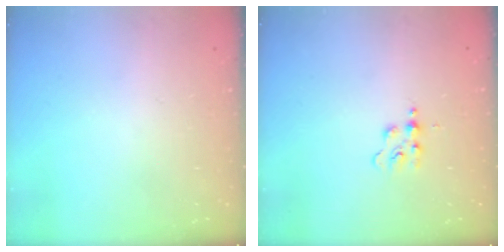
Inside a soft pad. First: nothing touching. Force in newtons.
{"total": 3.7, "press": 3.7, "slide": 0.5}